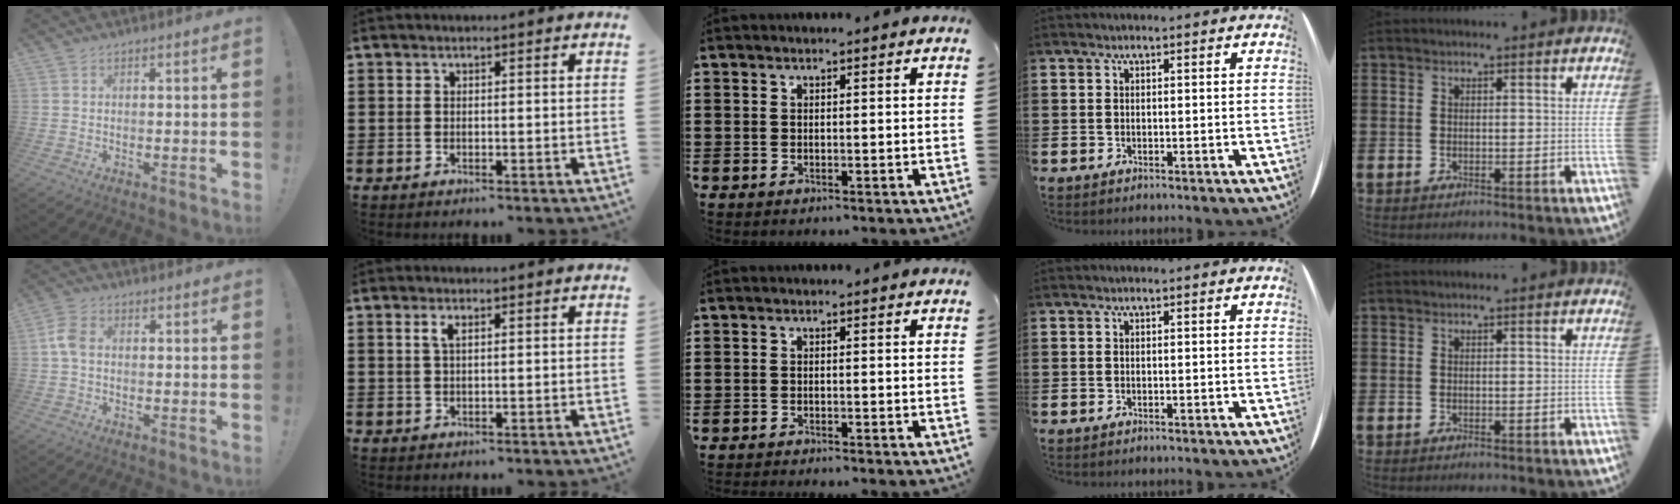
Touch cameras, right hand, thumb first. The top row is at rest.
{"thumb": {"total": 5.6, "force": [0.2, 3.8, 4.1], "torque": [-0.092, 0.013, 0.006]}, "index": {"total": 1.9, "force": [0.8, 0.7, 1.6], "torque": [-0.035, 0.005, 0.012]}, "middle": {"total": 0.9, "force": [-0.8, -0.2, 0.1], "torque": [-0.004, -0.003, -0.016]}}